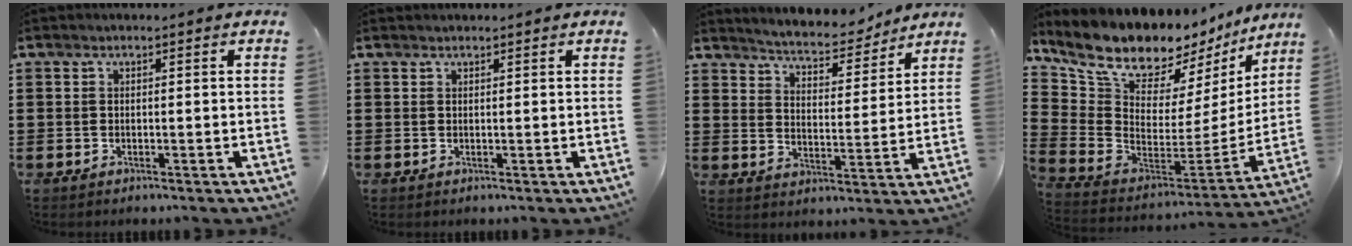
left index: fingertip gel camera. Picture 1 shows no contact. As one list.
[{"total": 0.6, "force": [0.6, 0.0, 0.0], "torque": [-0.003, 0.000, 0.013]}, {"total": 4.9, "force": [4.8, 0.4, 1.0], "torque": [-0.045, -0.034, 0.079]}, {"total": 10.8, "force": [9.5, 3.9, 3.3], "torque": [-0.110, -0.081, 0.172]}]